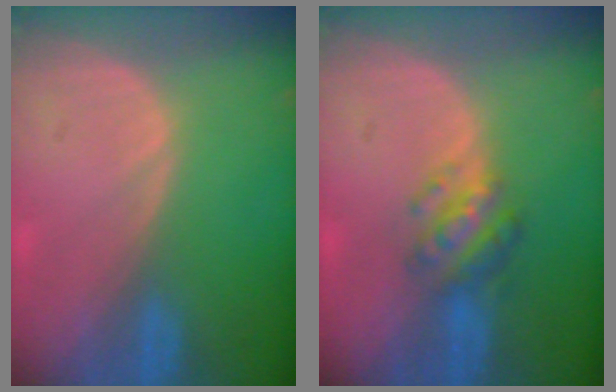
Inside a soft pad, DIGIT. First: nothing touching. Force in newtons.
{"total": 5.1, "press": 5.0, "slide": 1.2}